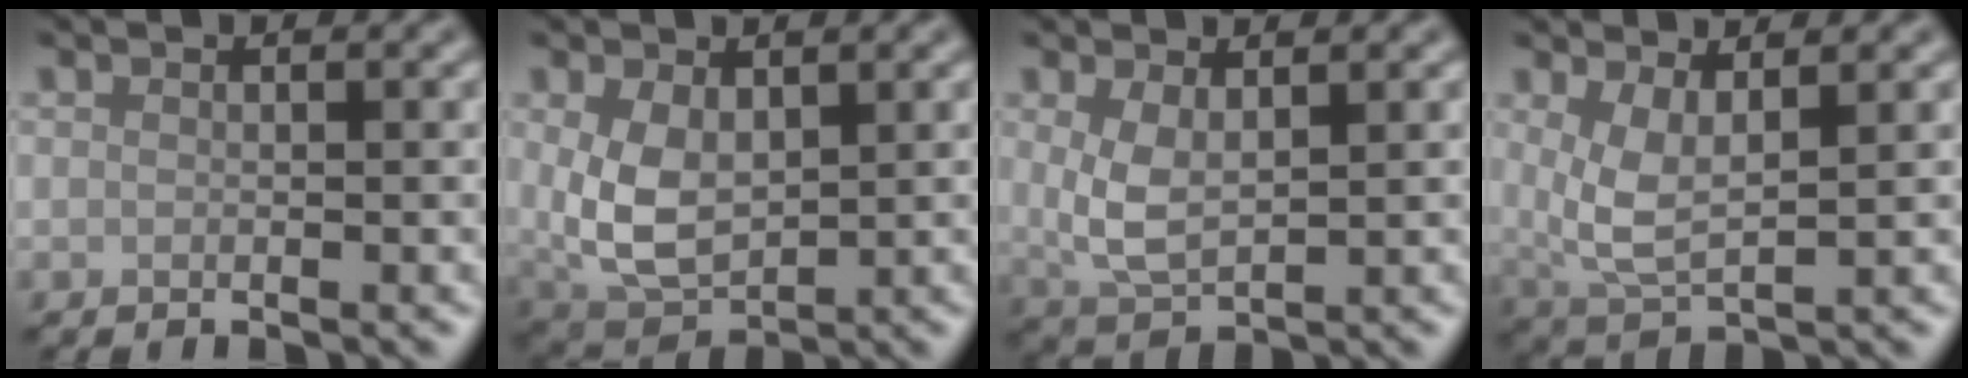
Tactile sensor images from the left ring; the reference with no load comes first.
{"total": 5.4, "force": [0.8, 3.3, 4.2], "torque": [-0.098, -0.007, 0.026]}
{"total": 3.2, "force": [1.0, 1.4, 2.7], "torque": [-0.063, -0.007, 0.024]}
{"total": 3.8, "force": [1.4, 1.3, 3.3], "torque": [-0.070, -0.009, 0.032]}